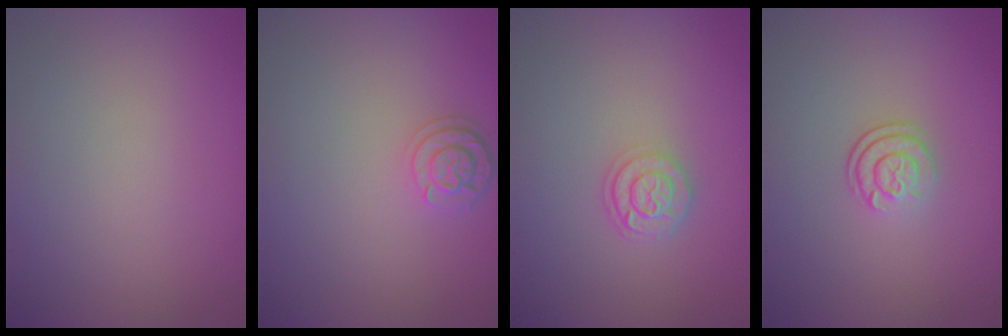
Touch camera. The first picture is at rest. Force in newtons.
{"total": 2.1, "press": 1.9, "slide": 0.9}
{"total": 2.4, "press": 1.9, "slide": 1.4}
{"total": 2.3, "press": 1.7, "slide": 1.7}